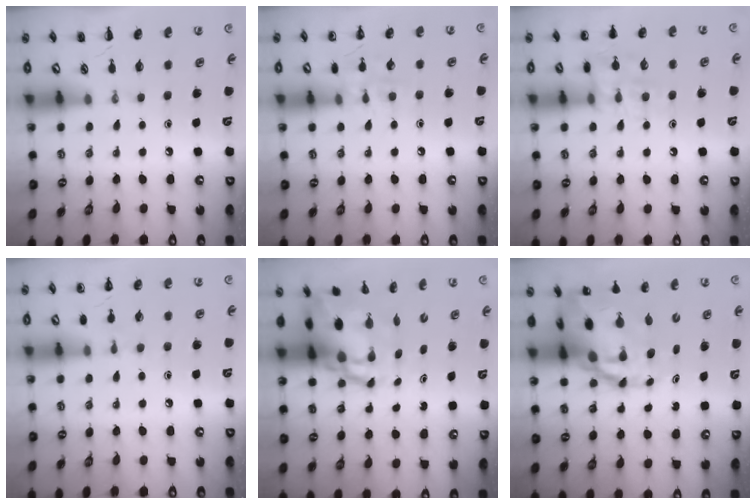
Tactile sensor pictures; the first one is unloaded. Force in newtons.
{"total": 7.3, "press": 7.2, "slide": 1.6}
{"total": 12.1, "press": 12.0, "slide": 1.0}
{"total": 5.5, "press": 5.2, "slide": 1.8}
{"total": 7.8, "press": 7.6, "slide": 1.8}
{"total": 13.5, "press": 13.1, "slide": 3.2}